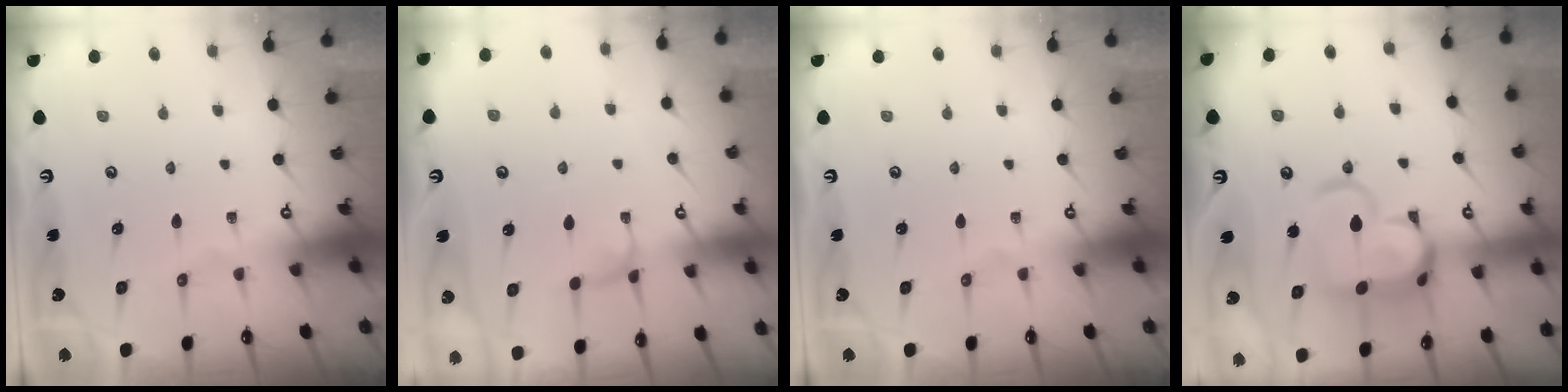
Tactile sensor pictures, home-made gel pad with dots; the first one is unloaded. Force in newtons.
{"total": 2.4, "press": 2.4, "slide": 0.4}
{"total": 0.0}
{"total": 10.5, "press": 10.4, "slide": 1.6}